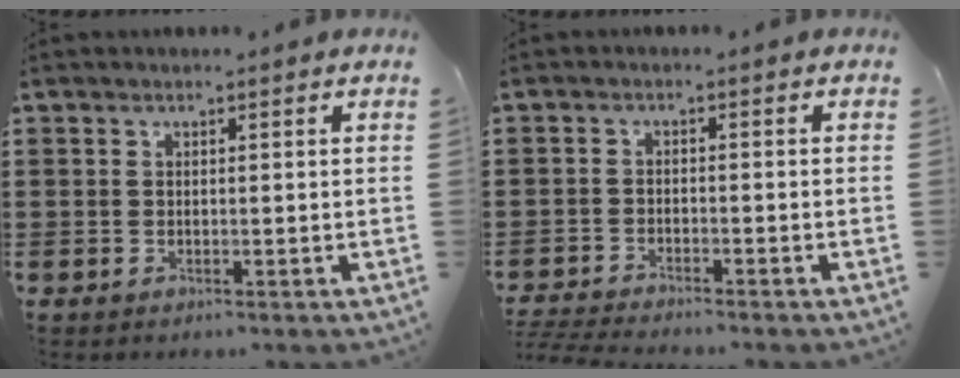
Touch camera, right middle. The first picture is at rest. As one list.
[{"total": 3.1, "force": [-3.0, -0.1, 0.5], "torque": [-0.025, -0.008, -0.066]}]